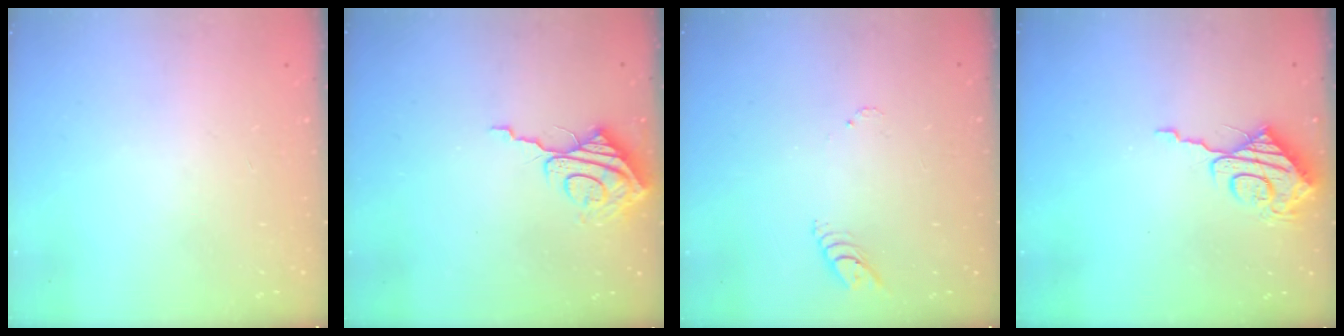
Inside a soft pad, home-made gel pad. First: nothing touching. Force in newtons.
{"total": 9.3, "press": 9.3, "slide": 0.9}
{"total": 4.2, "press": 4.2, "slide": 0.2}
{"total": 10.3, "press": 10.3, "slide": 0.9}